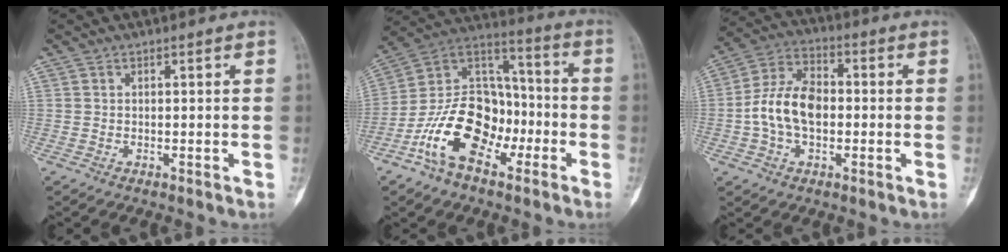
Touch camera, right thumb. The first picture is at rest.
{"total": 18.0, "force": [-7.8, 11.3, 11.6], "torque": [-0.187, 0.075, -0.148]}
{"total": 11.6, "force": [-1.0, 7.4, 8.9], "torque": [-0.163, 0.031, -0.027]}